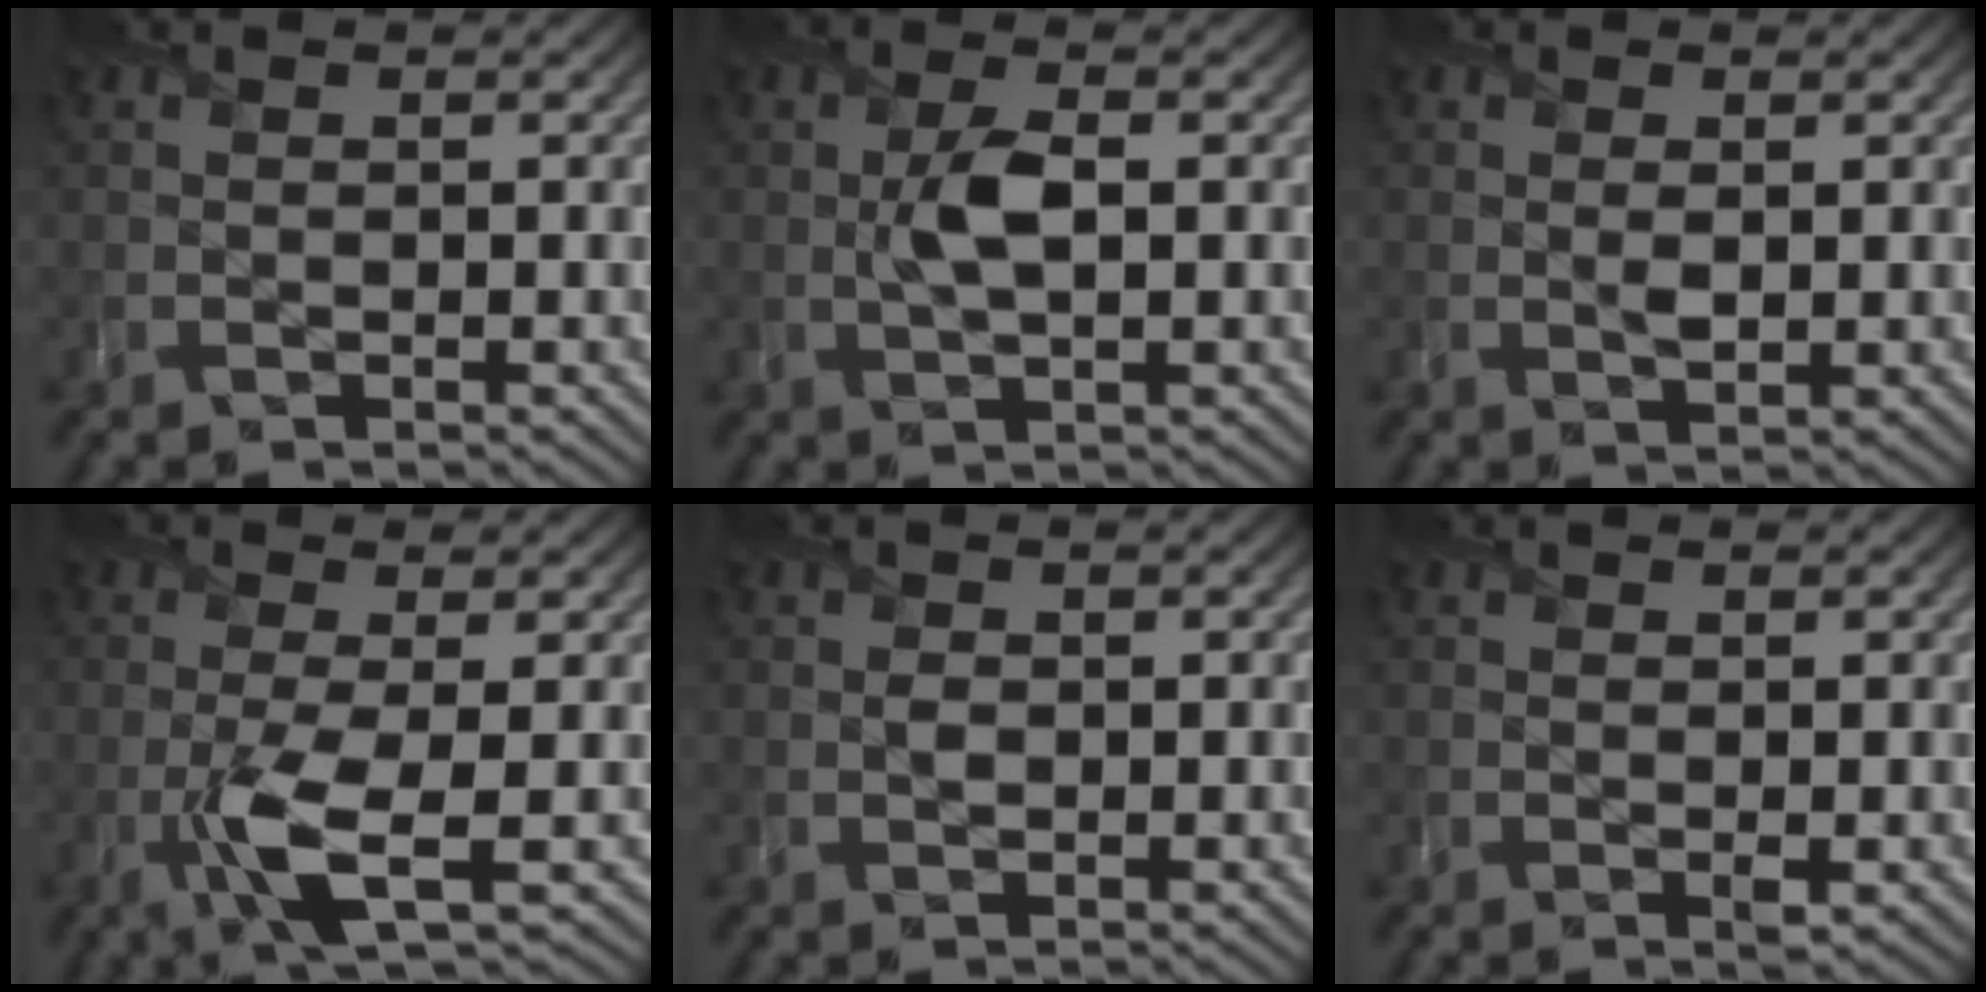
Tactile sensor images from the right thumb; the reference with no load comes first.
{"total": 4.4, "force": [0.3, 2.0, 3.9], "torque": [-0.085, 0.002, 0.003]}
{"total": 1.5, "force": [0.3, 0.8, 1.2], "torque": [-0.026, -0.007, 0.007]}
{"total": 5.9, "force": [-1.6, 1.2, 5.5], "torque": [-0.112, -0.001, -0.039]}
{"total": 1.1, "force": [0.0, 0.9, 0.6], "torque": [-0.013, -0.005, -0.004]}
{"total": 0.9, "force": [-0.2, 0.6, 0.7], "torque": [-0.014, -0.009, -0.004]}